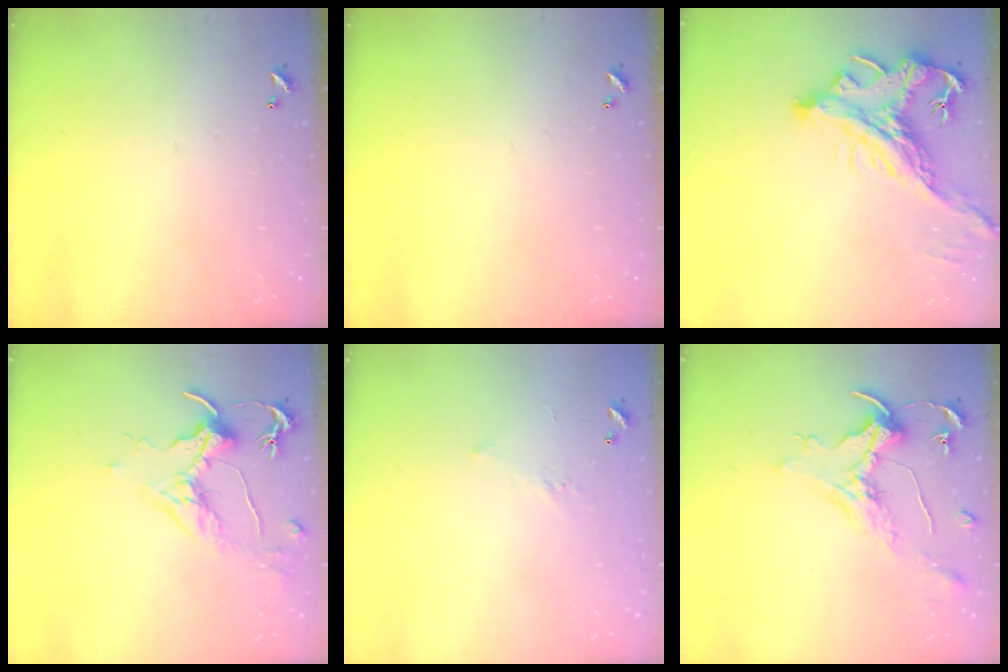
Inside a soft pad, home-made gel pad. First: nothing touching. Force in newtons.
{"total": 0.0}
{"total": 4.6, "press": 4.4, "slide": 1.4}
{"total": 1.8, "press": 1.6, "slide": 0.9}
{"total": 4.8, "press": 4.7, "slide": 0.9}
{"total": 1.6, "press": 1.4, "slide": 0.7}